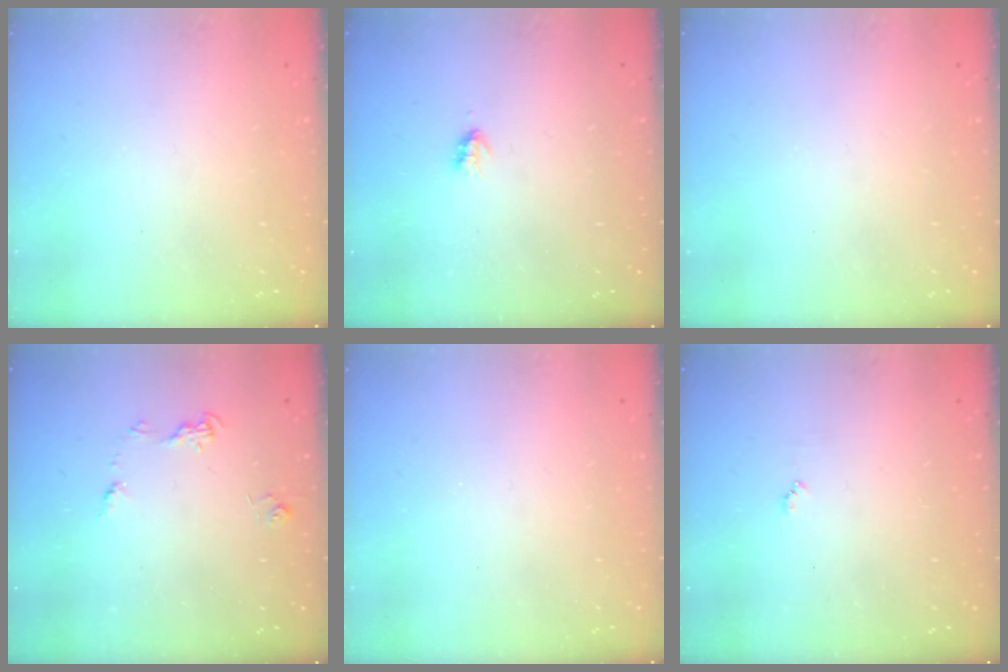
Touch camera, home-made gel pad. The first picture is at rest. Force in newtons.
{"total": 1.9, "press": 1.8, "slide": 0.4}
{"total": 0.0}
{"total": 5.7, "press": 5.7, "slide": 0.6}
{"total": 0.0}
{"total": 3.7, "press": 3.7, "slide": 0.4}